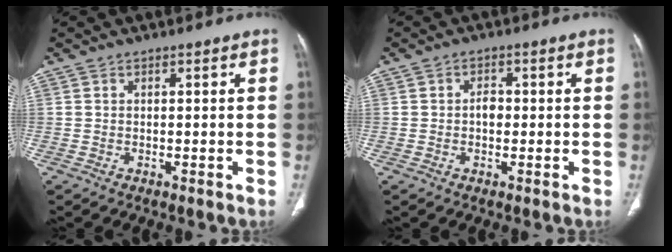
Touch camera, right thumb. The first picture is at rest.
{"total": 2.2, "force": [-0.2, 1.6, 1.5], "torque": [-0.017, 0.008, -0.005]}